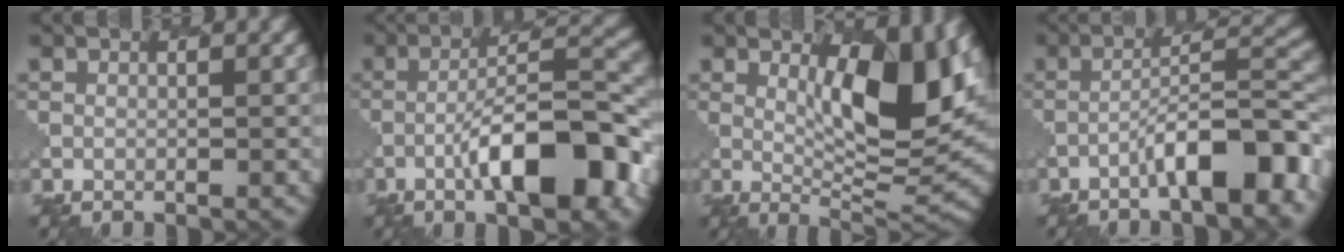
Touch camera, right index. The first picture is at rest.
{"total": 9.1, "force": [-3.8, 2.4, 8.0], "torque": [-0.126, 0.018, -0.057]}
{"total": 10.9, "force": [2.0, 3.7, 10.1], "torque": [-0.133, -0.003, 0.040]}
{"total": 7.1, "force": [-4.2, 1.4, 5.6], "torque": [-0.084, 0.023, -0.061]}